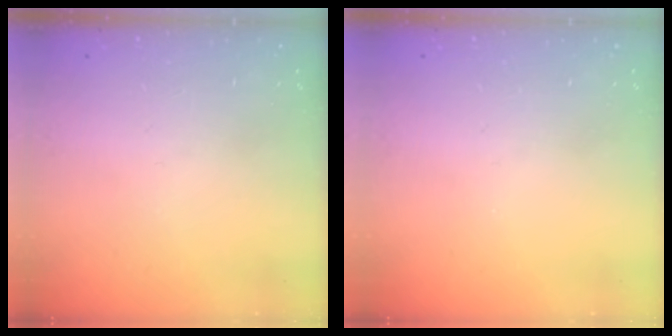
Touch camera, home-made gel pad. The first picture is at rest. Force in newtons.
{"total": 0.0}